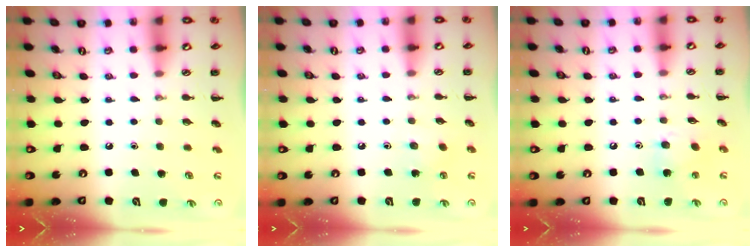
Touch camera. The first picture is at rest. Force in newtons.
{"total": 2.6, "press": 2.4, "slide": 0.8}
{"total": 8.9, "press": 8.6, "slide": 2.2}